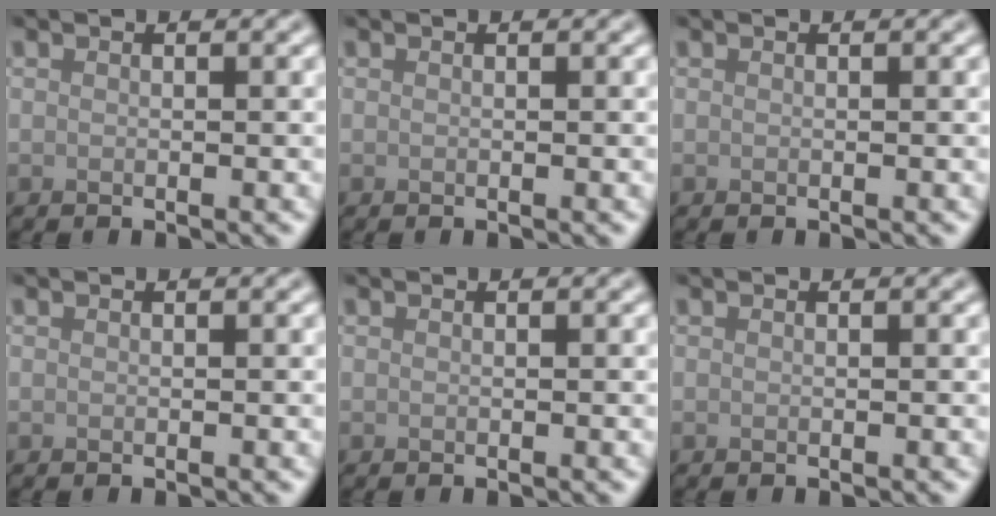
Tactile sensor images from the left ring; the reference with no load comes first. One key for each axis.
{"total": 0.0}
{"total": 0.0}
{"total": 0.0}
{"total": 0.0}
{"total": 0.0}